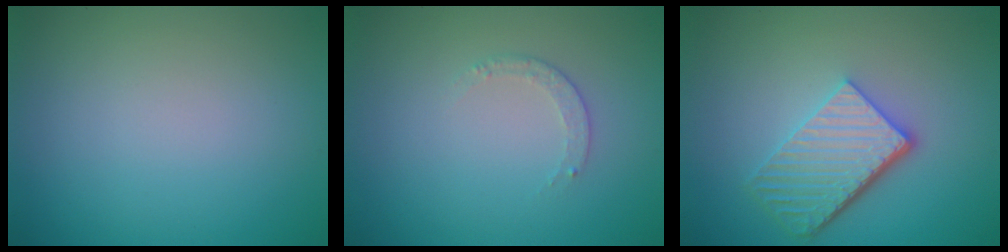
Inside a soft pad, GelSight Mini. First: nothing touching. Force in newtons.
{"total": 0.8, "press": 0.6, "slide": 0.6}
{"total": 5.2, "press": 3.9, "slide": 3.4}